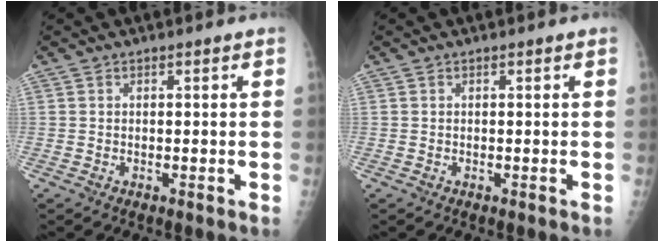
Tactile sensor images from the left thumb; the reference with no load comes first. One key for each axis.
{"total": 0.0}